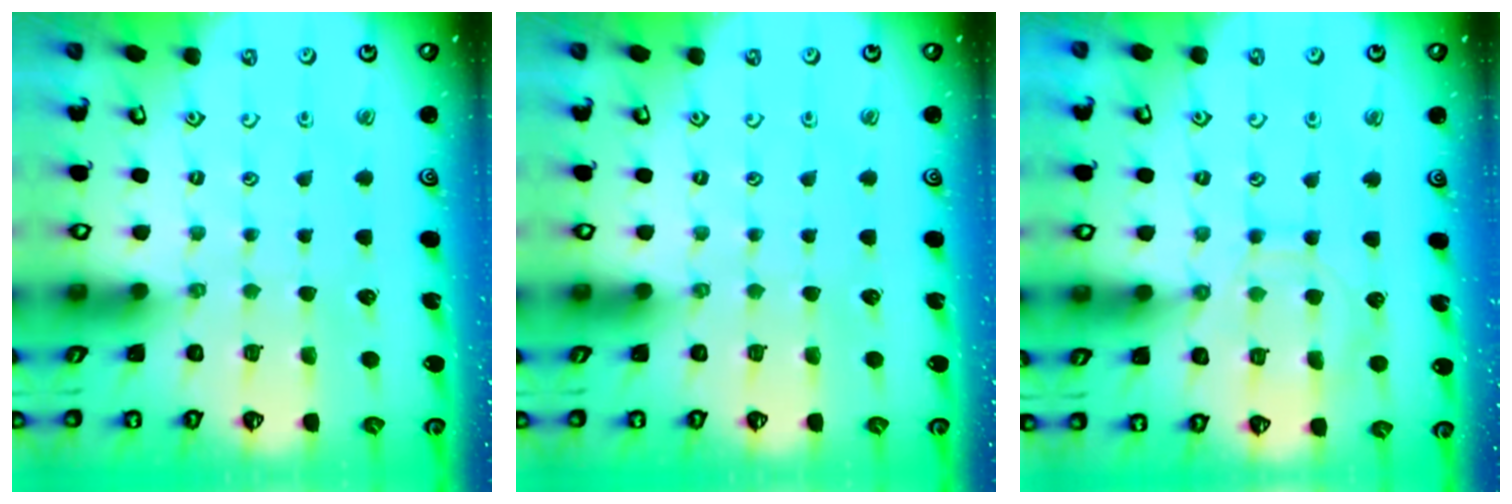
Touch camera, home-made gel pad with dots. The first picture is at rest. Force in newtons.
{"total": 0.0}
{"total": 8.4, "press": 8.3, "slide": 0.8}